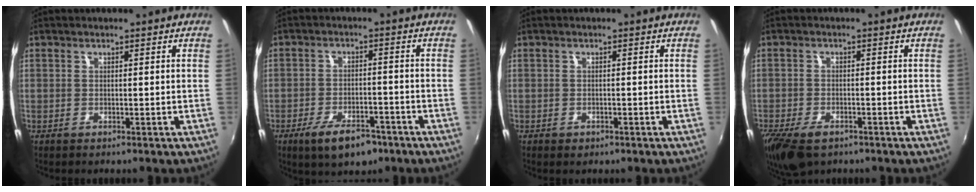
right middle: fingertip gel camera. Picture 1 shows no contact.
{"total": 8.9, "force": [-5.8, 3.9, 5.6], "torque": [-0.121, -0.009, -0.090]}
{"total": 1.4, "force": [-0.8, 0.9, 0.6], "torque": [-0.013, -0.003, -0.011]}
{"total": 10.0, "force": [-6.7, 4.7, 5.8], "torque": [-0.147, -0.038, -0.120]}